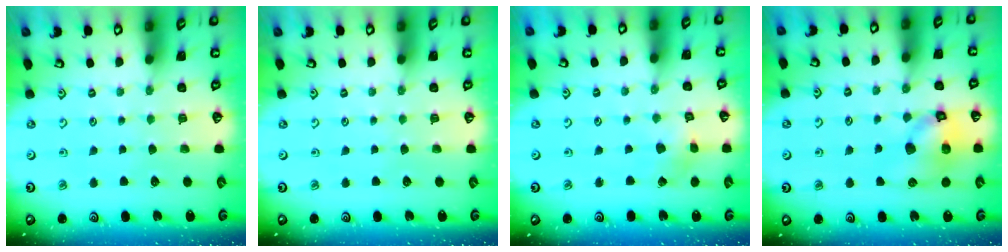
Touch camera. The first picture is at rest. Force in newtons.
{"total": 0.0}
{"total": 3.0, "press": 3.0, "slide": 0.3}
{"total": 11.4, "press": 11.3, "slide": 1.7}